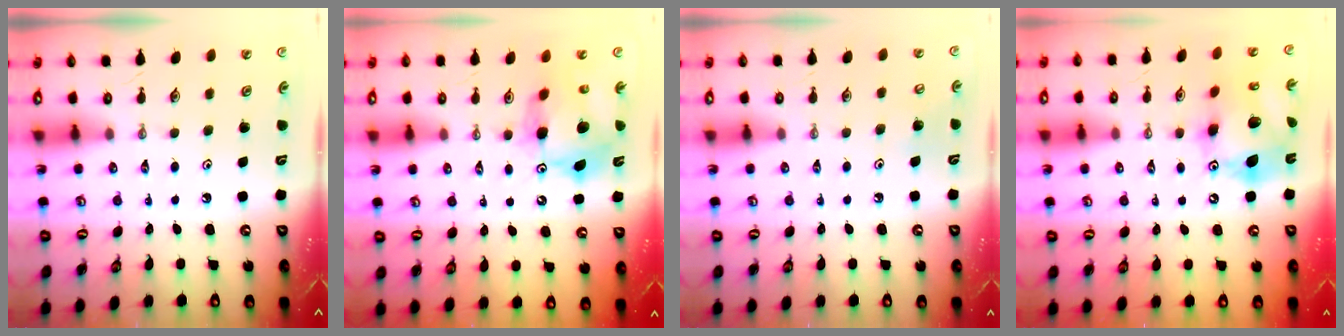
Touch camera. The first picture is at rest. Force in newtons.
{"total": 13.3, "press": 13.3, "slide": 1.2}
{"total": 5.5, "press": 5.5, "slide": 0.7}
{"total": 15.1, "press": 15.0, "slide": 1.5}